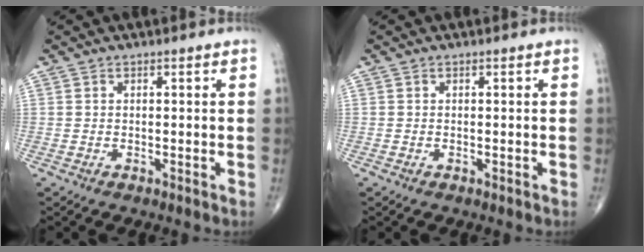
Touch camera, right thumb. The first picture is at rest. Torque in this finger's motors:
{"motor_torque": [-0.18, -0.08, 0.13, 0.11, 0.01]}